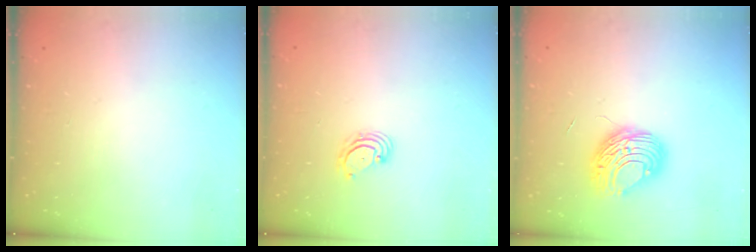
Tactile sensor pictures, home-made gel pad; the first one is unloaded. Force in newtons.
{"total": 3.2, "press": 3.2, "slide": 0.4}
{"total": 9.0, "press": 9.0, "slide": 0.9}